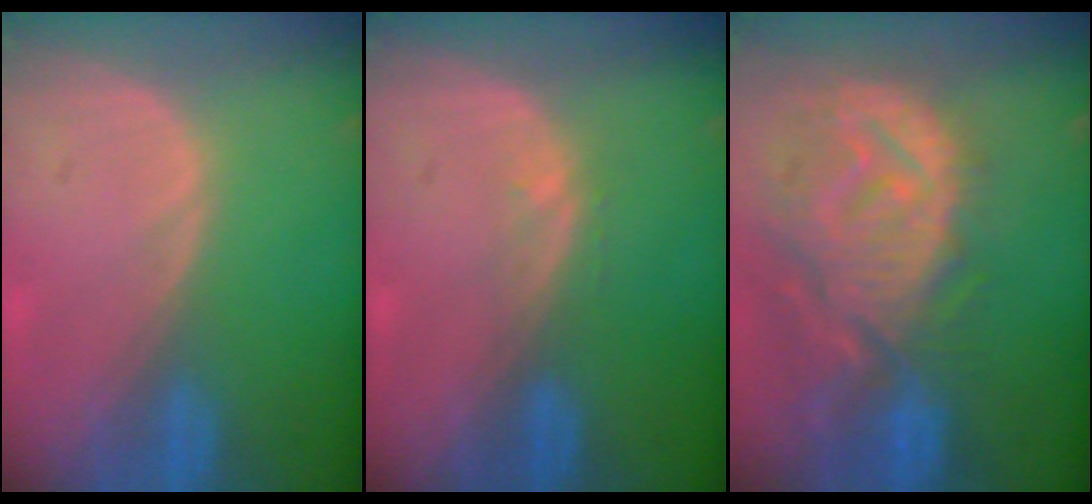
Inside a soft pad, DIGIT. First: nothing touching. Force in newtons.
{"total": 1.0, "press": 1.0, "slide": 0.2}
{"total": 12.8, "press": 11.2, "slide": 6.1}